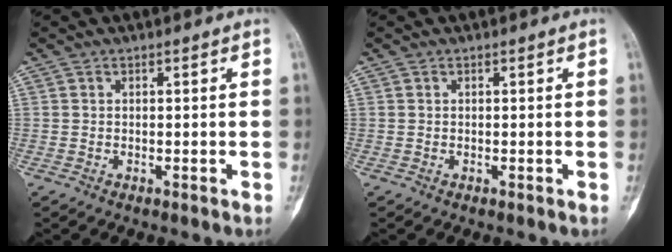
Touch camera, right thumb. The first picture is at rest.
{"total": 0.0}